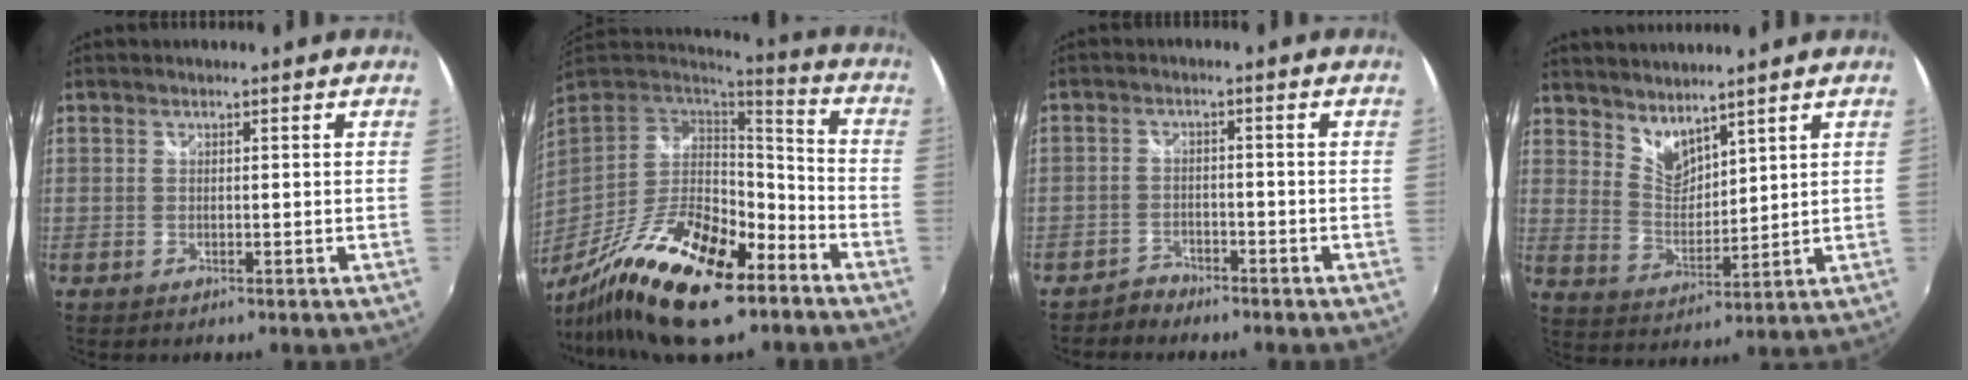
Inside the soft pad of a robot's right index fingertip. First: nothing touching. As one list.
[{"total": 23.9, "force": [-15.0, 8.2, 16.8], "torque": [-0.324, -0.033, -0.253]}, {"total": 3.1, "force": [-2.7, 1.4, 0.1], "torque": [-0.011, 0.005, -0.052]}, {"total": 6.8, "force": [5.9, 2.2, 2.6], "torque": [-0.038, -0.006, 0.114]}]